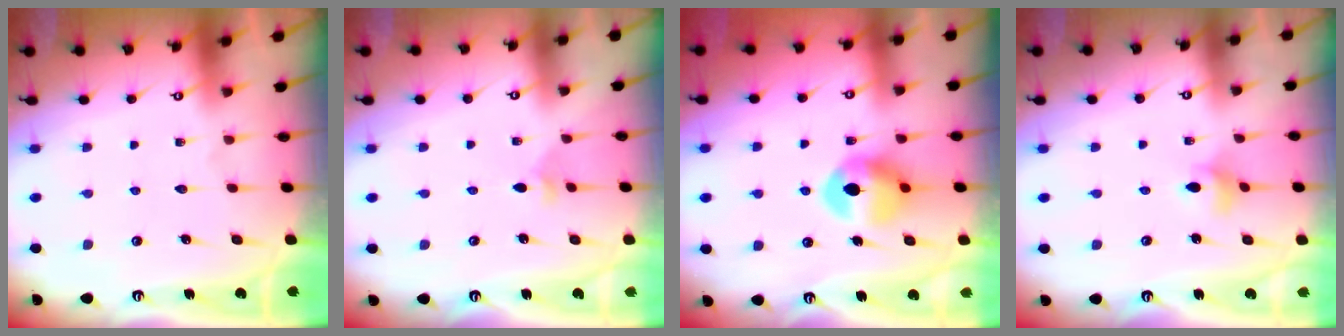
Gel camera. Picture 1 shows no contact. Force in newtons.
{"total": 3.0, "press": 2.9, "slide": 0.9}
{"total": 10.3, "press": 10.3, "slide": 0.0}
{"total": 5.0, "press": 5.0, "slide": 0.5}